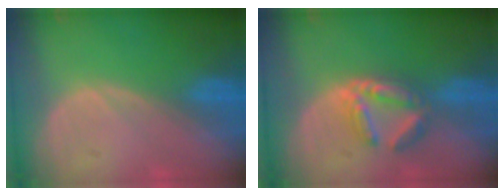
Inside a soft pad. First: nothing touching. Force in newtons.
{"total": 5.6, "press": 5.4, "slide": 1.3}